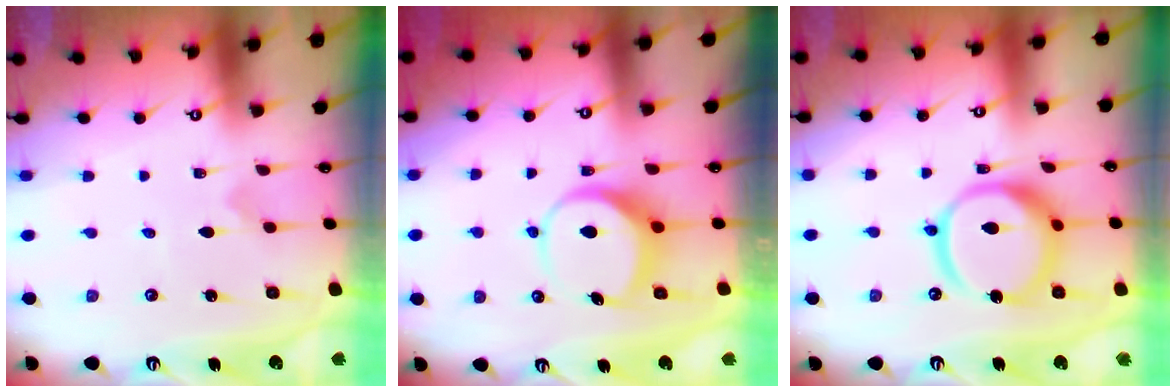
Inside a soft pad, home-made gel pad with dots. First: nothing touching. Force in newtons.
{"total": 8.5, "press": 8.4, "slide": 0.6}
{"total": 14.7, "press": 14.6, "slide": 1.6}